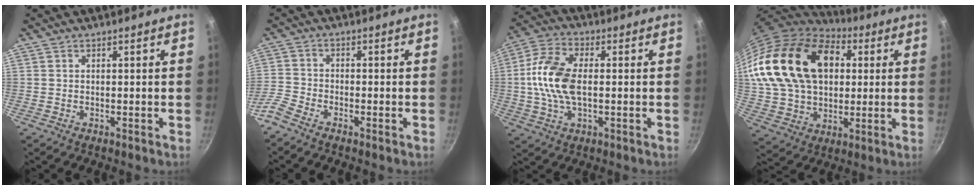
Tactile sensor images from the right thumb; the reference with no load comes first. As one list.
[{"total": 4.7, "force": [-3.8, 1.7, 2.1], "torque": [-0.062, 0.020, -0.092]}, {"total": 12.1, "force": [0.1, 6.8, 10.0], "torque": [-0.197, 0.024, -0.010]}, {"total": 26.8, "force": [6.7, 18.5, 18.3], "torque": [-0.320, 0.011, 0.123]}]